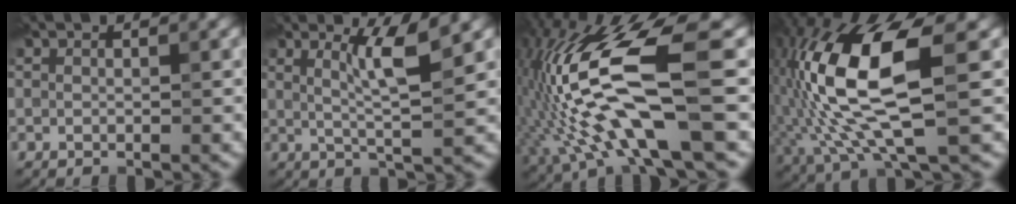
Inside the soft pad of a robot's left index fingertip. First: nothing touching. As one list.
[{"total": 4.0, "force": [1.5, 0.4, 3.7], "torque": [-0.063, -0.004, 0.028]}, {"total": 12.6, "force": [-0.9, 3.3, 12.2], "torque": [-0.258, 0.002, -0.012]}, {"total": 11.0, "force": [0.6, 3.8, 10.3], "torque": [-0.213, 0.004, 0.013]}]